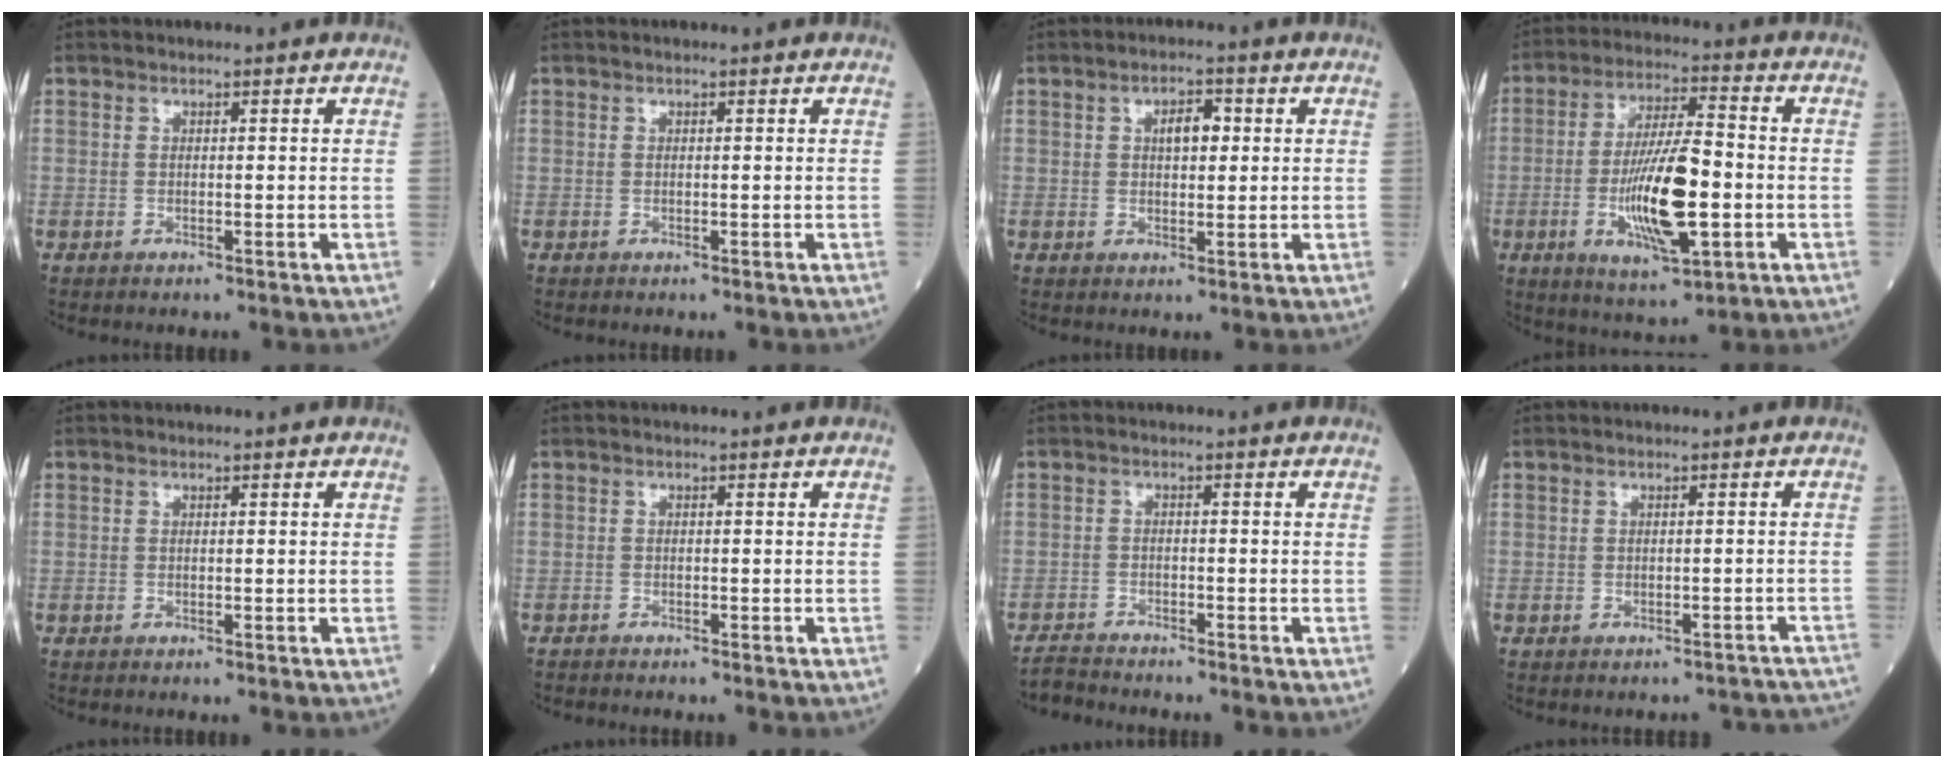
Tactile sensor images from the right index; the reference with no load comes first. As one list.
[{"total": 0.0}, {"total": 3.7, "force": [1.0, 1.7, 3.2], "torque": [-0.051, 0.007, 0.014]}, {"total": 13.8, "force": [-2.8, 2.8, 13.2], "torque": [-0.247, -0.006, -0.046]}, {"total": 0.0}, {"total": 1.4, "force": [-1.3, 0.2, 0.3], "torque": [-0.009, -0.003, -0.022]}, {"total": 3.3, "force": [-3.3, -0.1, -0.1], "torque": [0.004, -0.015, -0.062]}, {"total": 7.2, "force": [-6.8, 2.2, 1.0], "torque": [-0.004, 0.015, -0.062]}]